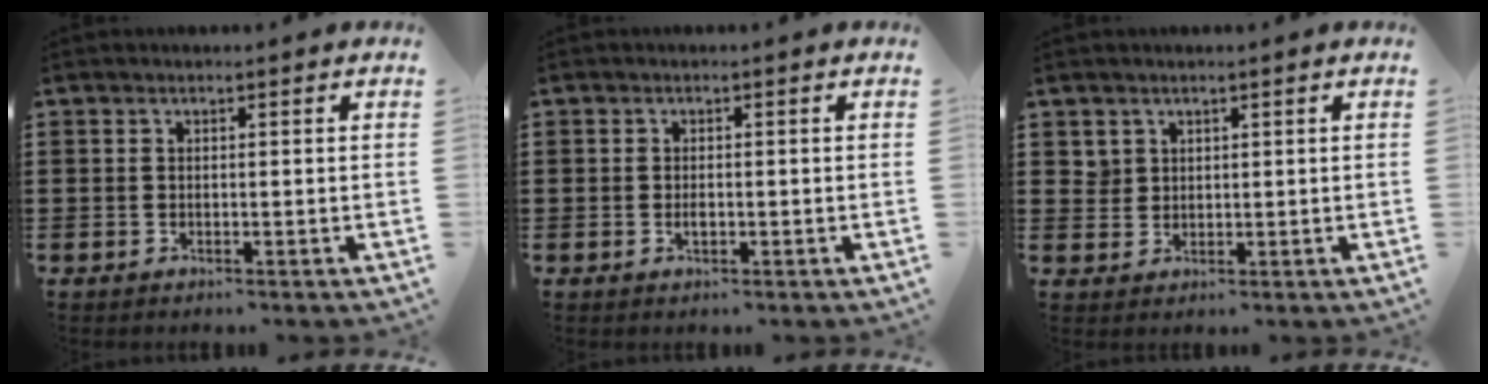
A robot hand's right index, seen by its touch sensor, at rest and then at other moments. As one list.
[{"total": 1.2, "force": [-0.3, 0.6, 1.0], "torque": [-0.019, -0.002, -0.005]}, {"total": 2.4, "force": [1.4, 1.8, 0.3], "torque": [-0.014, 0.008, 0.028]}]